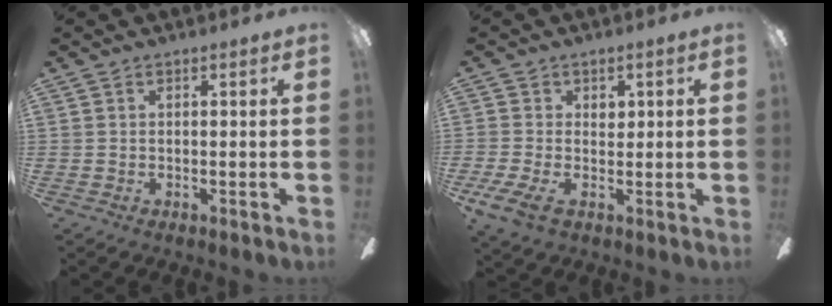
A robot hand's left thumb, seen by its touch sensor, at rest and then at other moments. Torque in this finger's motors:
{"motor_torque": [0.21, 0.44, 0.29, -0.20, 0.11]}